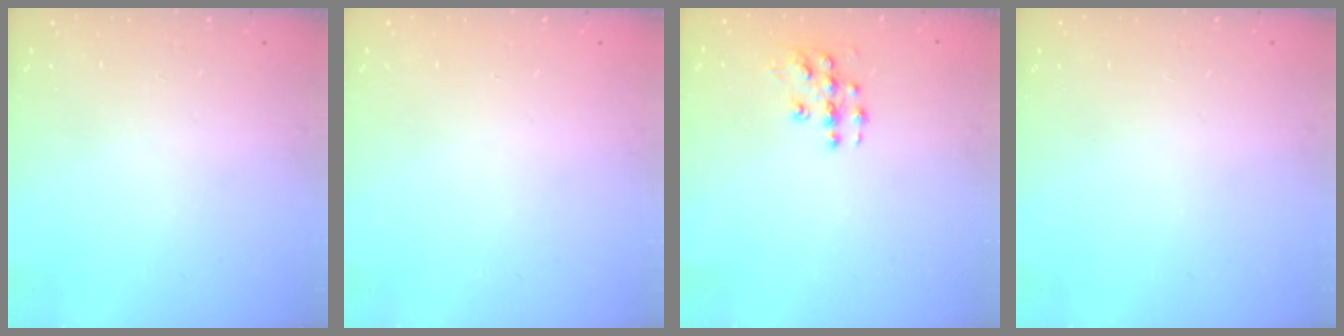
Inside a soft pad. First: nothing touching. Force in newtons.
{"total": 0.0}
{"total": 7.8, "press": 7.8, "slide": 0.4}
{"total": 0.0}